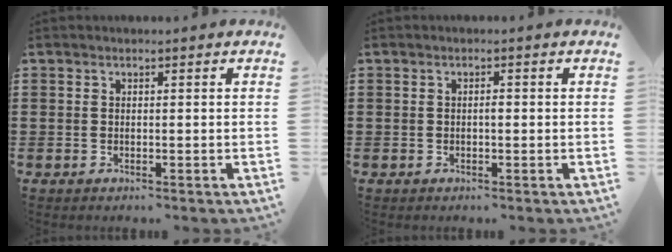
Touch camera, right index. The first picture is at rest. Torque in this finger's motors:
{"motor_torque": [0.41, -0.32, 0.00, 0.04]}